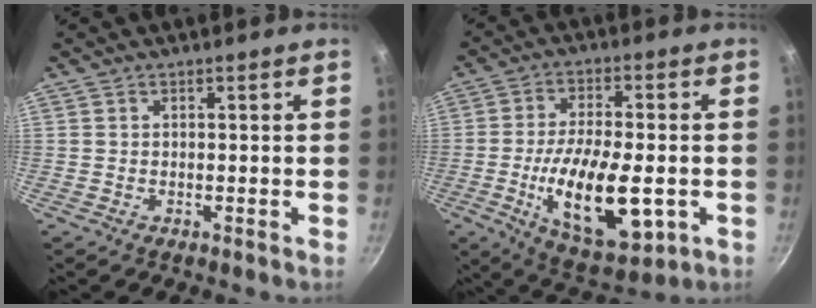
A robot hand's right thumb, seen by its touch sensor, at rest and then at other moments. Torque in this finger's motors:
{"motor_torque": [0.26, 0.99, 1.08, -1.08, 0.47]}